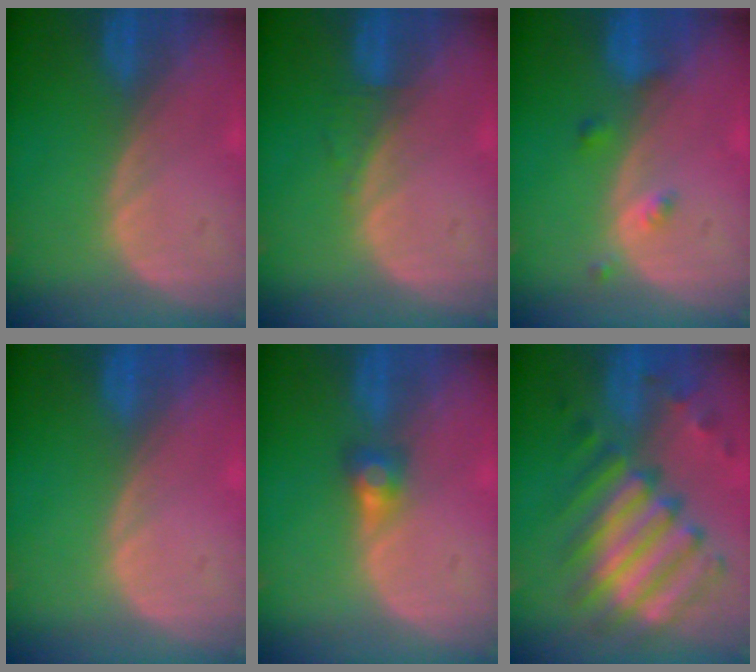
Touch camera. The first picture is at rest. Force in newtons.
{"total": 1.2, "press": 1.2, "slide": 0.1}
{"total": 2.1, "press": 2.1, "slide": 0.2}
{"total": 0.0}
{"total": 2.7, "press": 2.5, "slide": 0.9}
{"total": 11.5, "press": 10.5, "slide": 4.5}